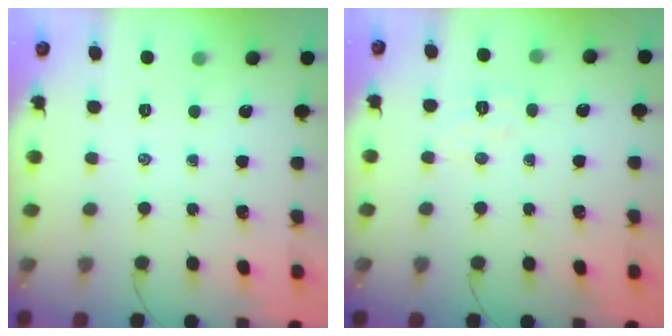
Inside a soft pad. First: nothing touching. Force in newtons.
{"total": 5.0, "press": 4.9, "slide": 1.0}